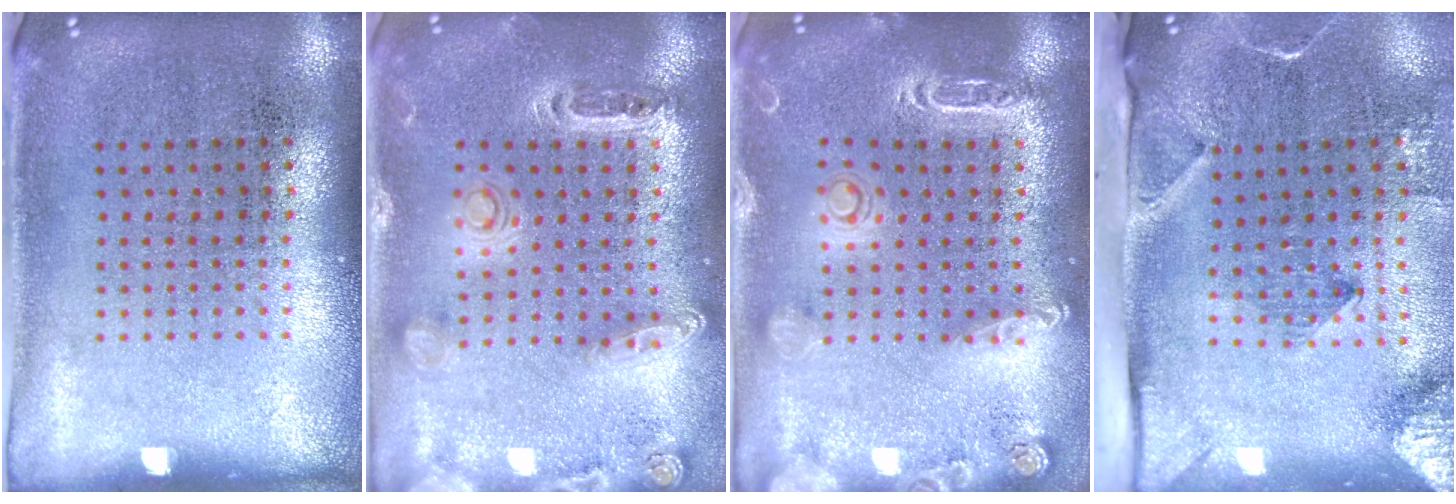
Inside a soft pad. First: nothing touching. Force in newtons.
{"total": 1.4, "press": 1.3, "slide": 0.4}
{"total": 2.1, "press": 2.0, "slide": 0.6}
{"total": 3.3, "press": 2.3, "slide": 2.4}